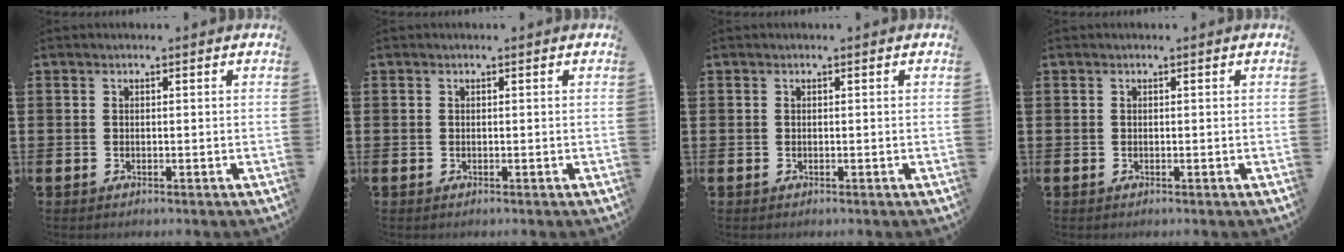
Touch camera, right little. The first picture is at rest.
{"total": 0.0}
{"total": 0.0}
{"total": 0.0}